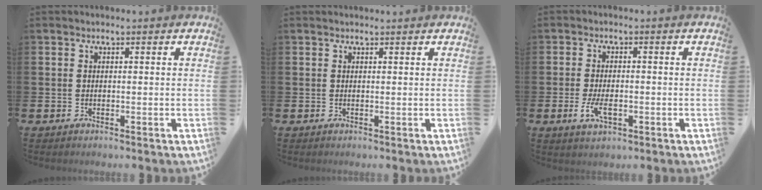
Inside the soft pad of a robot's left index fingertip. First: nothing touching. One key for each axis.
{"total": 0.5, "fx": 0.5, "fy": 0.0, "fz": 0.1, "tx": 0.010, "ty": -0.005, "tz": 0.007}
{"total": 3.6, "fx": -0.9, "fy": 1.8, "fz": 3.0, "tx": -0.048, "ty": -0.004, "tz": -0.019}